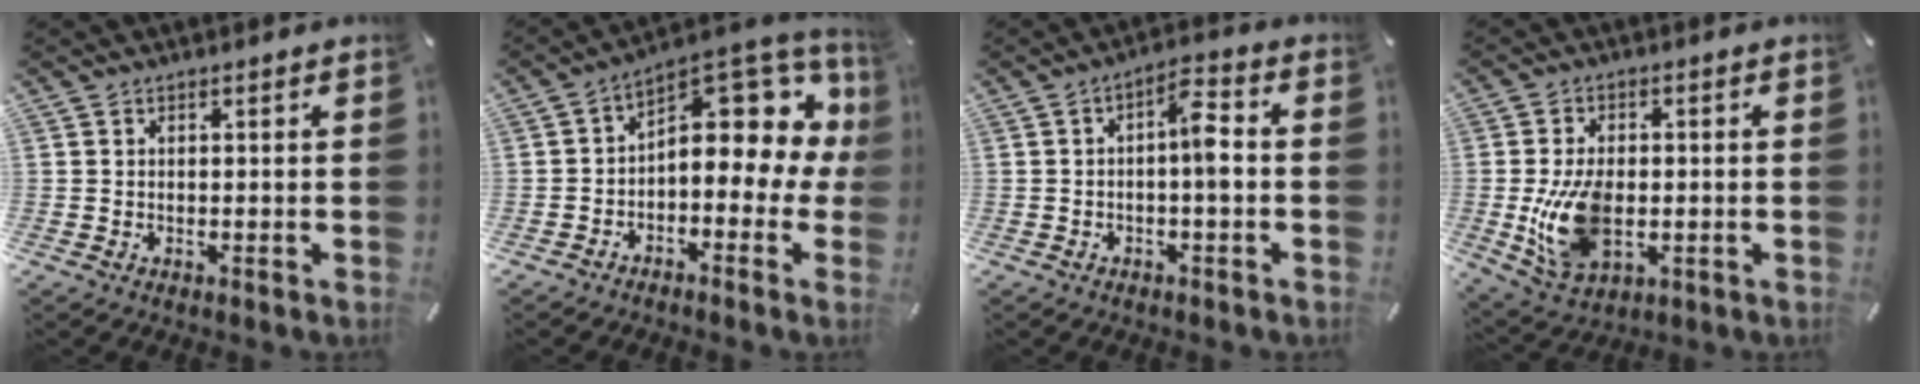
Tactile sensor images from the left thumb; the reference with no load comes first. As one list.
[{"total": 14.2, "force": [4.7, 8.0, 10.7], "torque": [-0.124, -0.049, 0.075]}, {"total": 7.5, "force": [-0.7, 2.7, 6.9], "torque": [-0.105, 0.014, -0.015]}, {"total": 12.5, "force": [-1.7, 7.9, 9.6], "torque": [-0.197, -0.010, -0.028]}]